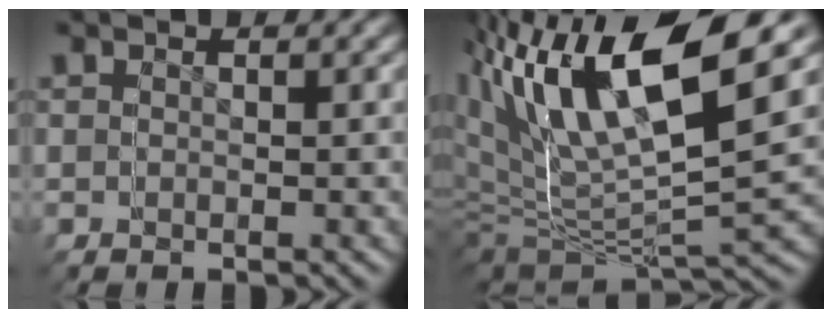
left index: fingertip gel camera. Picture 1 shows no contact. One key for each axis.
{"total": 6.9, "fx": 2.5, "fy": 4.8, "fz": 4.2, "tx": -0.120, "ty": 0.001, "tz": 0.037}